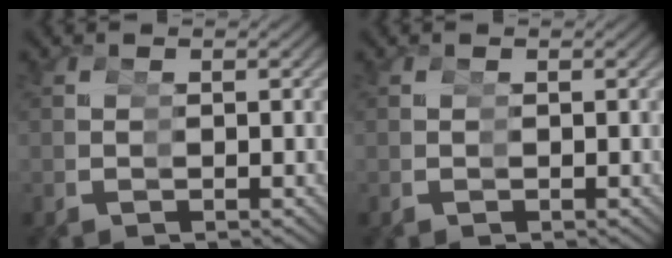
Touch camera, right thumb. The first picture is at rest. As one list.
[{"total": 0.0}]